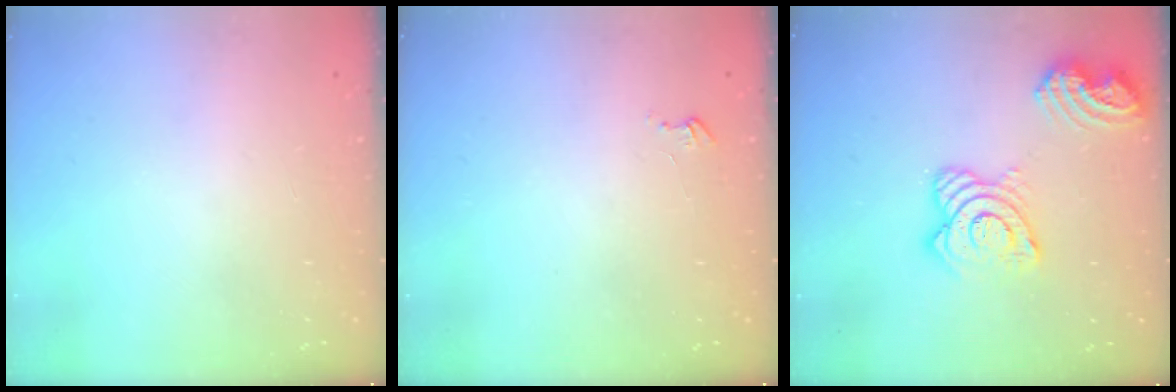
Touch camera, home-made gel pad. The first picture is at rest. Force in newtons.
{"total": 2.6, "press": 2.6, "slide": 0.3}
{"total": 17.1, "press": 17.0, "slide": 1.9}